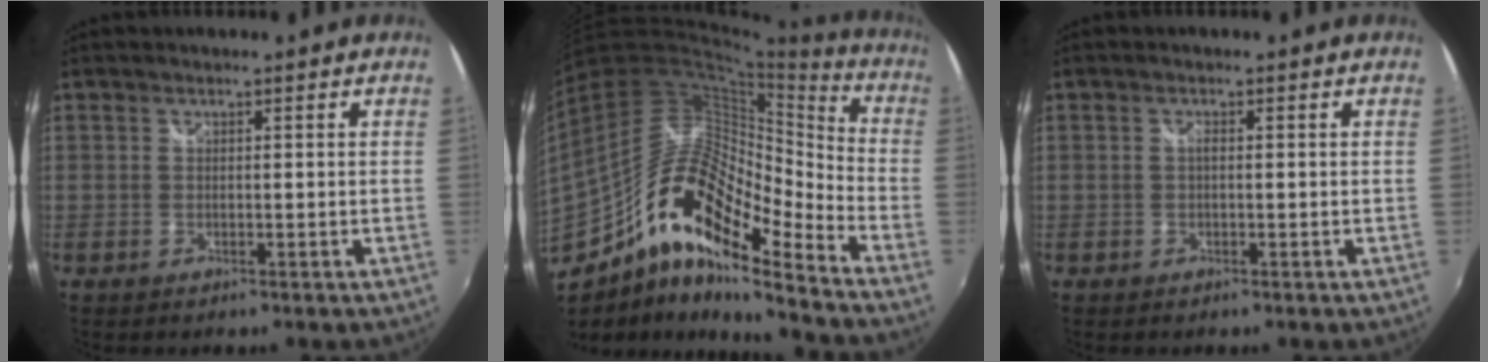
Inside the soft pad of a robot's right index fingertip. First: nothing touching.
{"total": 19.6, "force": [-10.3, 5.9, 15.5], "torque": [-0.271, -0.008, -0.208]}
{"total": 0.7, "force": [-0.1, 0.3, 0.7], "torque": [-0.012, 0.003, -0.004]}